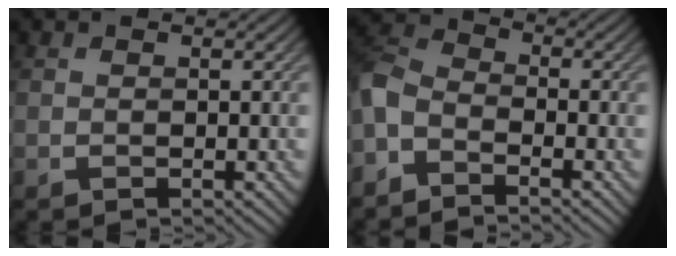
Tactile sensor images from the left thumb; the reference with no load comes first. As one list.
[{"total": 5.6, "force": [-3.7, 2.9, 3.1], "torque": [-0.077, 0.002, -0.093]}]